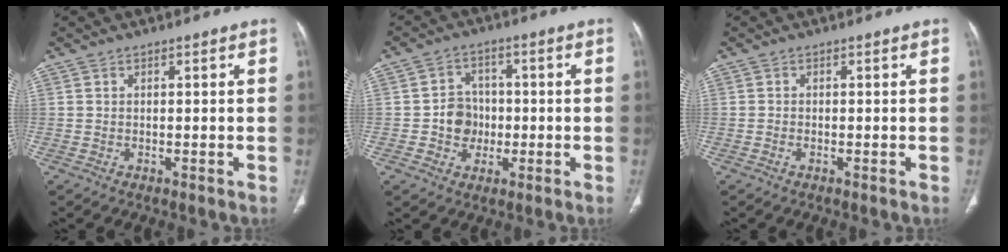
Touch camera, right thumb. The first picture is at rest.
{"total": 6.4, "force": [-1.0, 5.7, 2.5], "torque": [-0.008, 0.014, -0.020]}
{"total": 0.5, "force": [-0.3, 0.2, 0.3], "torque": [-0.009, 0.001, -0.007]}